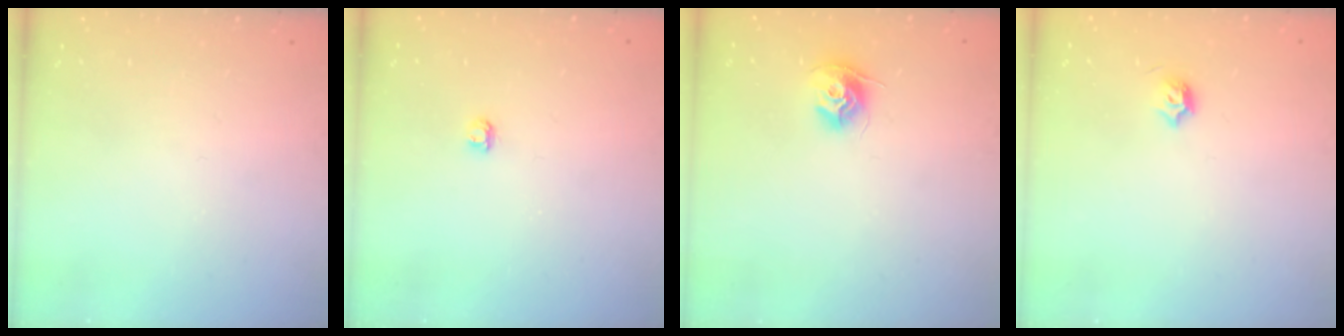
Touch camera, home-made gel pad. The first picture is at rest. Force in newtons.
{"total": 2.9, "press": 2.9, "slide": 0.3}
{"total": 9.7, "press": 9.7, "slide": 0.5}
{"total": 4.0, "press": 3.8, "slide": 1.0}